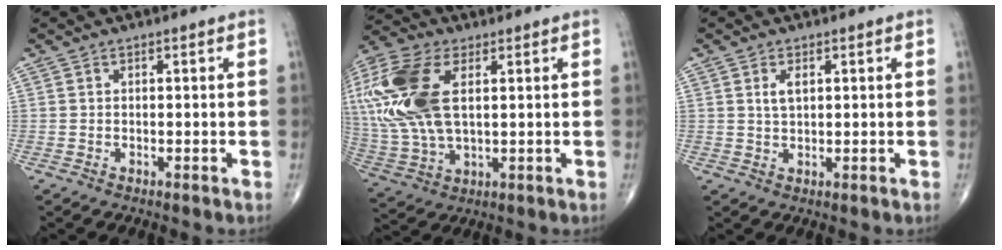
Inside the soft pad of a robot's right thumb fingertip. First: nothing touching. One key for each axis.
{"total": 21.9, "fx": 5.4, "fy": 11.8, "fz": 17.7, "tx": -0.430, "ty": 0.001, "tz": 0.102}
{"total": 2.5, "fx": 0.9, "fy": 1.3, "fz": 2.0, "tx": -0.036, "ty": -0.002, "tz": 0.019}